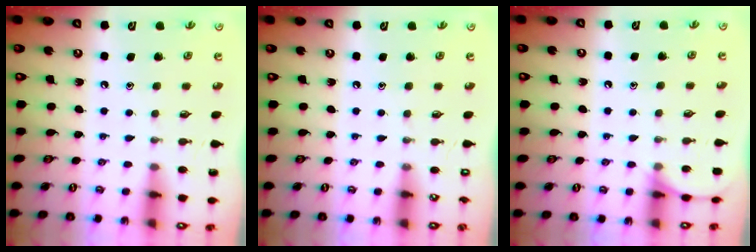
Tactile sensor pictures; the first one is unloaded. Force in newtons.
{"total": 0.0}
{"total": 6.6, "press": 6.5, "slide": 0.7}